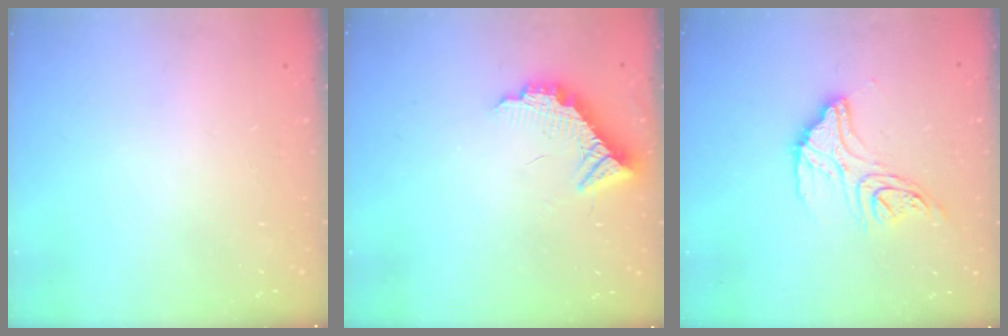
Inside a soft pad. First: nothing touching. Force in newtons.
{"total": 10.7, "press": 10.7, "slide": 0.7}
{"total": 13.7, "press": 13.7, "slide": 1.1}